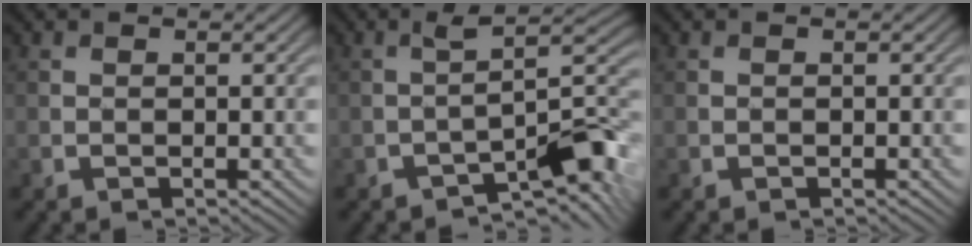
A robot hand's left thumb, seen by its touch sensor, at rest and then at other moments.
{"total": 8.4, "force": [-4.4, 2.6, 6.7], "torque": [-0.088, 0.003, -0.071]}
{"total": 0.0}